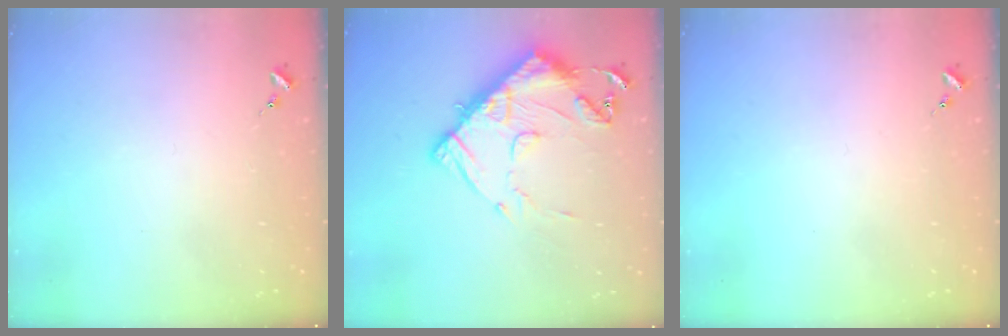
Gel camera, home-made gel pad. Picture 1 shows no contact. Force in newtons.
{"total": 14.8, "press": 14.7, "slide": 1.5}
{"total": 0.0}